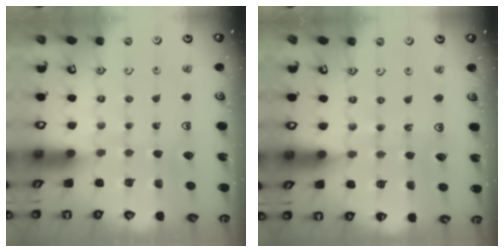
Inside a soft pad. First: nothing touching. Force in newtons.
{"total": 3.7, "press": 3.6, "slide": 0.6}